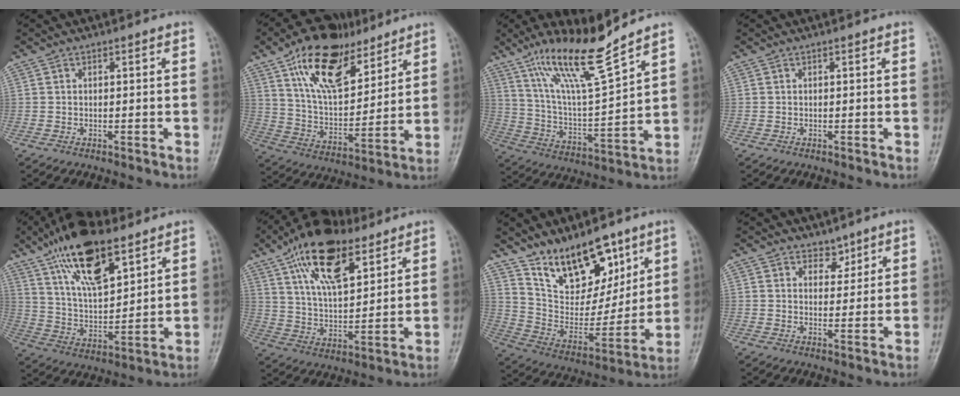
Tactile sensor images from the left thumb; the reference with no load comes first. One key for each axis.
{"total": 19.7, "fx": 11.7, "fy": 9.8, "fz": 12.4, "tx": -0.167, "ty": -0.044, "tz": 0.214}
{"total": 17.5, "fx": 12.8, "fy": 1.7, "fz": 11.8, "tx": -0.202, "ty": -0.067, "tz": 0.247}
{"total": 0.0}
{"total": 18.2, "fx": 11.0, "fy": 7.4, "fz": 12.5, "tx": -0.193, "ty": -0.044, "tz": 0.205}
{"total": 18.6, "fx": 10.4, "fy": 8.5, "fz": 12.9, "tx": -0.193, "ty": -0.032, "tz": 0.183}
{"total": 17.9, "fx": 11.6, "fy": 9.4, "fz": 9.8, "tx": -0.102, "ty": -0.068, "tz": 0.218}
{"total": 3.3, "fx": 2.4, "fy": 2.1, "fz": 0.7, "tx": 0.014, "ty": -0.016, "tz": 0.036}